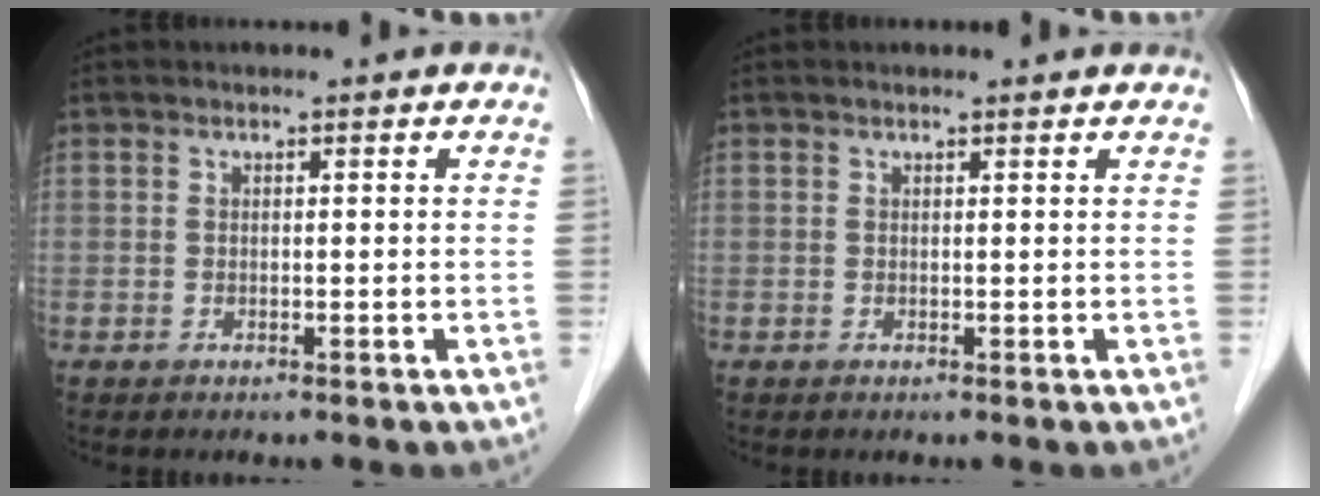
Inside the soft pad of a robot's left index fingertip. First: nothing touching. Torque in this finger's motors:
{"motor_torque": [0.12, -0.08, -0.20, -0.05]}